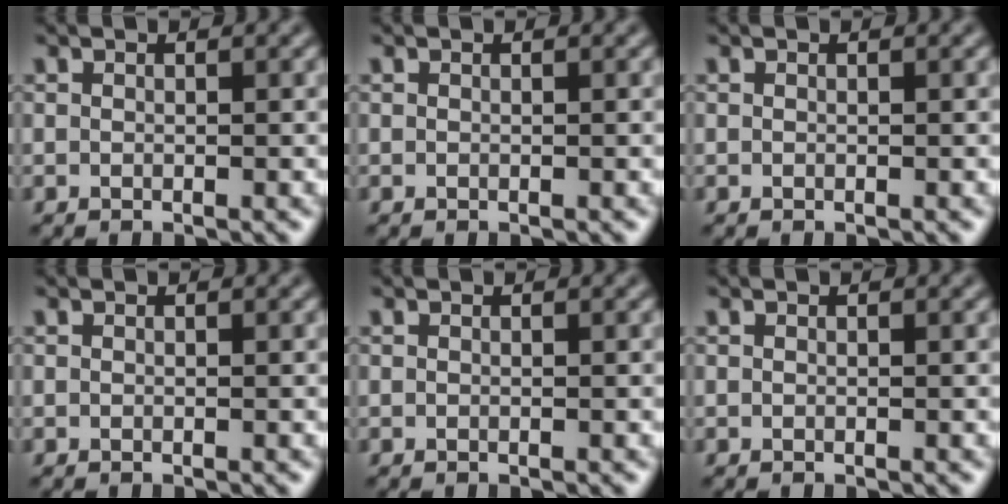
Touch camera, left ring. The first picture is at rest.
{"total": 0.0}
{"total": 0.0}
{"total": 0.0}
{"total": 0.0}
{"total": 0.0}